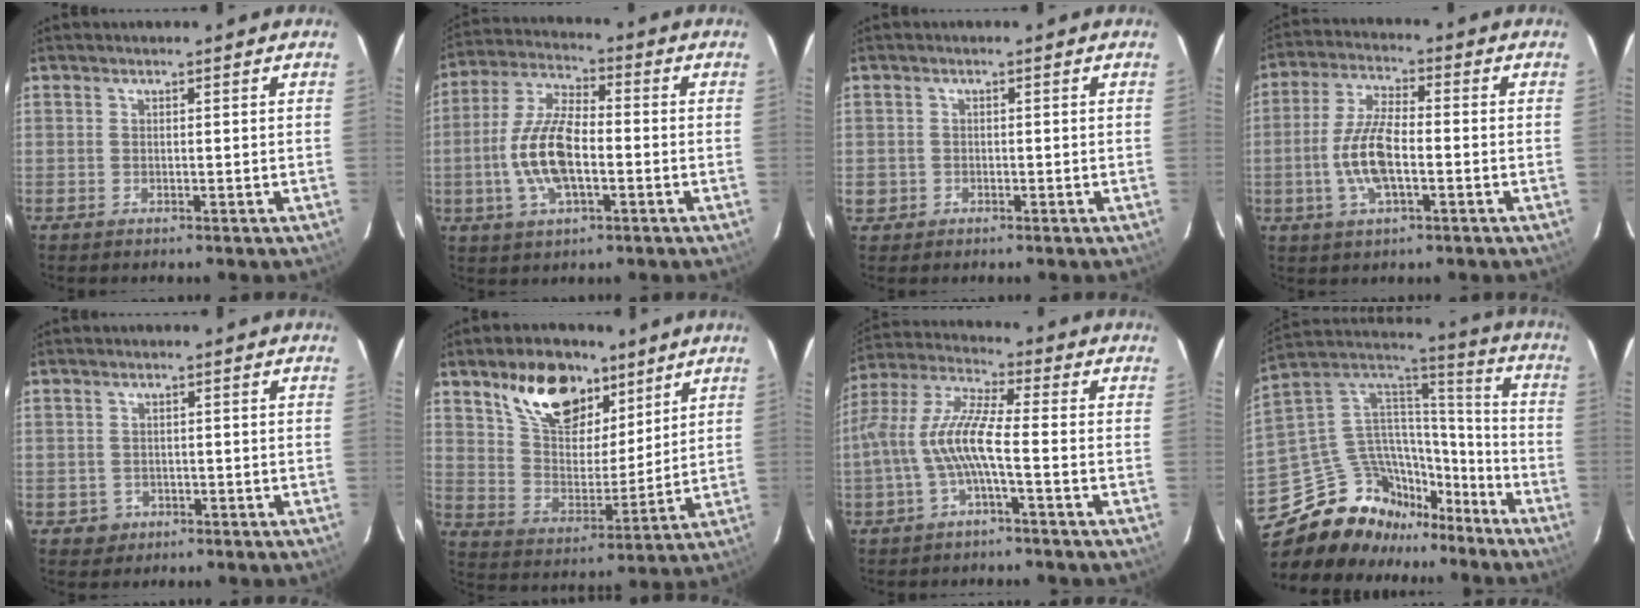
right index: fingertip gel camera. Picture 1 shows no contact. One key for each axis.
{"total": 12.5, "fx": -2.6, "fy": 5.2, "fz": 11.1, "tx": -0.234, "ty": 0.005, "tz": -0.051}
{"total": 2.2, "fx": -0.5, "fy": 2.1, "fz": 0.3, "tx": -0.008, "ty": 0.002, "tz": -0.006}
{"total": 9.7, "fx": -2.3, "fy": 3.4, "fz": 8.8, "tx": -0.183, "ty": 0.004, "tz": -0.047}
{"total": 2.7, "fx": -0.7, "fy": 2.6, "fz": 0.2, "tx": -0.007, "ty": 0.004, "tz": -0.005}
{"total": 16.2, "fx": 10.1, "fy": 8.7, "fz": 9.3, "tx": -0.166, "ty": 0.025, "tz": 0.186}
{"total": 10.4, "fx": -2.6, "fy": 1.6, "fz": 9.9, "tx": -0.217, "ty": 0.009, "tz": -0.048}
{"total": 22.8, "fx": -17.4, "fy": 12.1, "fz": 8.4, "tx": -0.180, "ty": 0.049, "tz": -0.280}